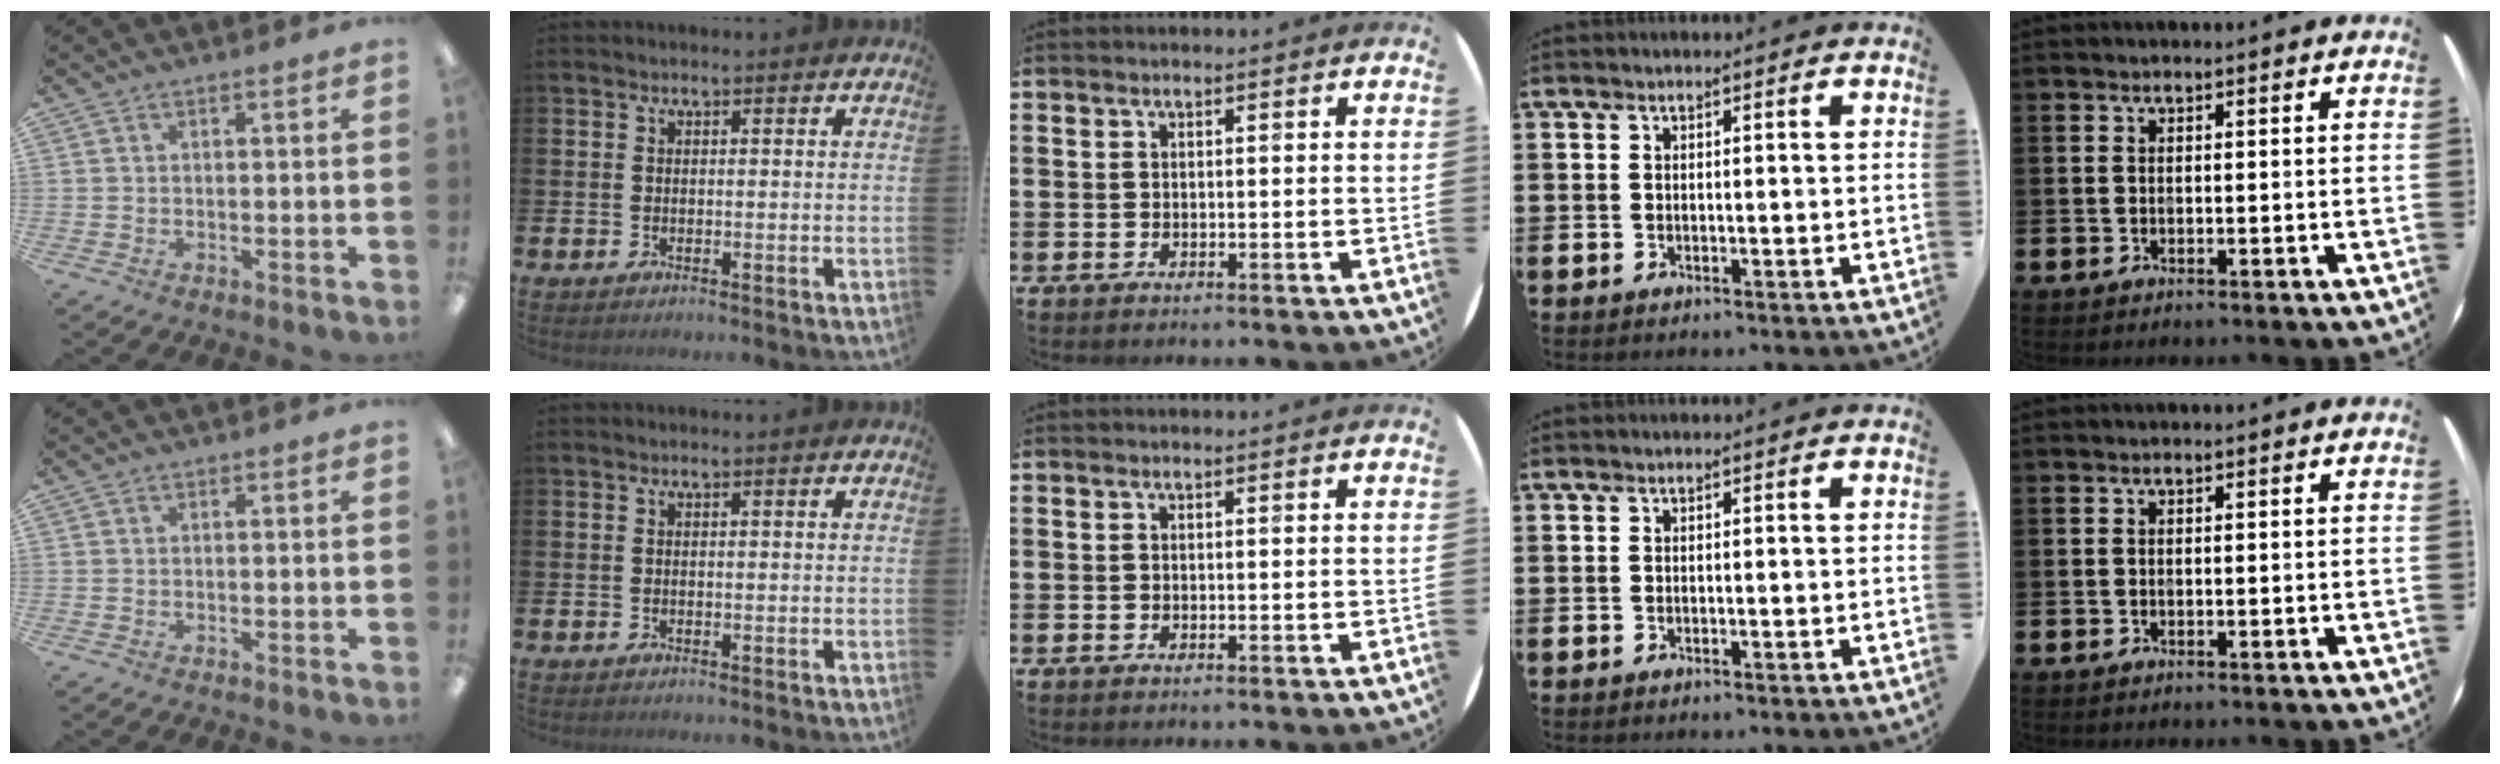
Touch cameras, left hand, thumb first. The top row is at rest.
{}